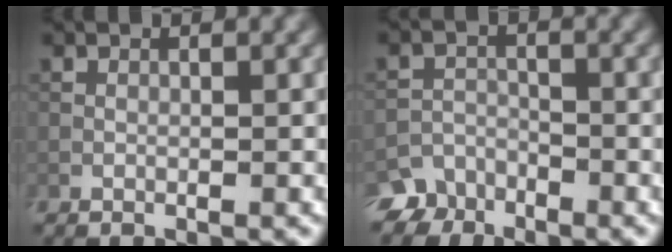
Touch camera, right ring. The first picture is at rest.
{"total": 4.2, "force": [-3.6, 2.1, 0.0], "torque": [0.015, -0.005, -0.060]}